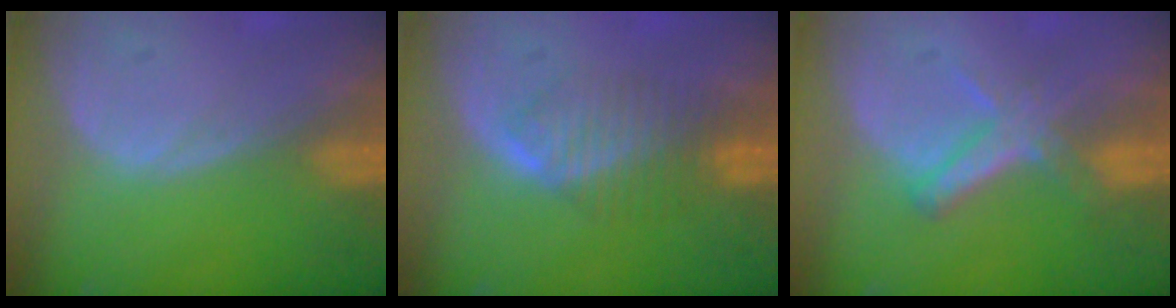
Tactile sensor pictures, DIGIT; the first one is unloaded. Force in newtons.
{"total": 4.8, "press": 4.7, "slide": 1.0}
{"total": 5.5, "press": 4.9, "slide": 2.6}